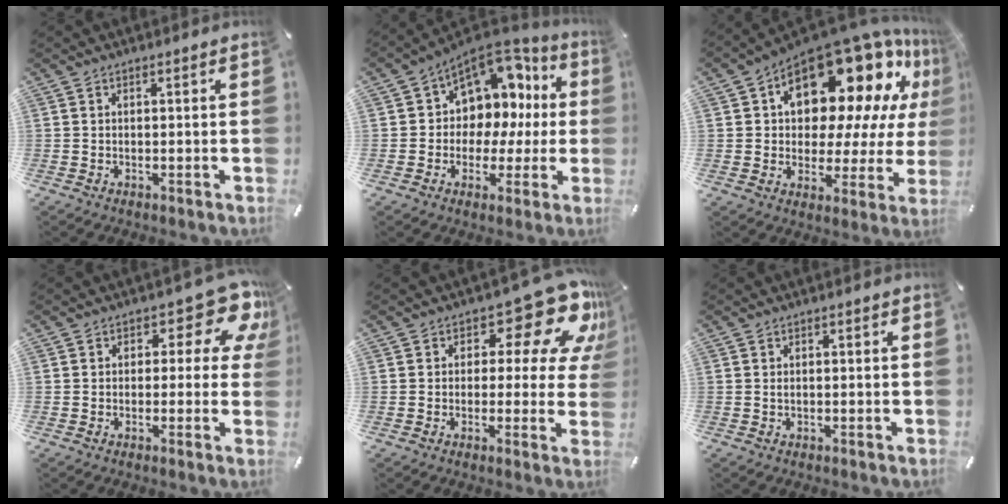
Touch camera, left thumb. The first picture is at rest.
{"total": 11.7, "force": [5.4, 9.2, 5.0], "torque": [-0.066, -0.057, 0.097]}
{"total": 21.0, "force": [12.4, 11.6, 12.3], "torque": [-0.178, -0.097, 0.210]}
{"total": 10.8, "force": [4.7, 5.4, 8.2], "torque": [-0.101, -0.031, 0.080]}
{"total": 15.5, "force": [8.1, 7.7, 10.8], "torque": [-0.130, -0.060, 0.132]}
{"total": 0.6, "force": [-0.1, 0.4, 0.5], "torque": [-0.010, 0.000, -0.003]}